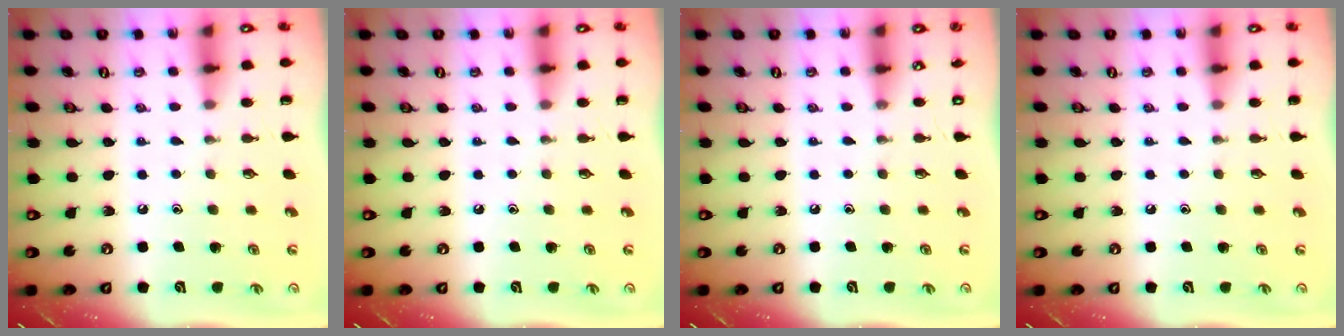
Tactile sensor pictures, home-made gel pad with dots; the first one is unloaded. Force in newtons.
{"total": 0.0}
{"total": 0.0}
{"total": 0.0}